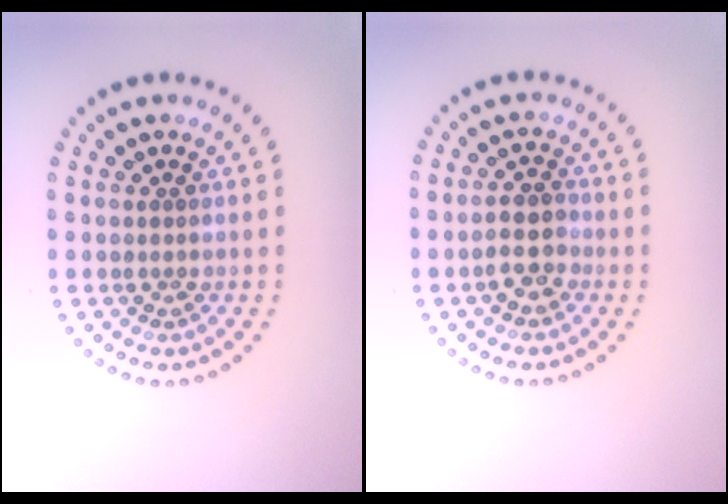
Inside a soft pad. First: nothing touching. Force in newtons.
{"total": 2.7, "press": 2.5, "slide": 0.8}